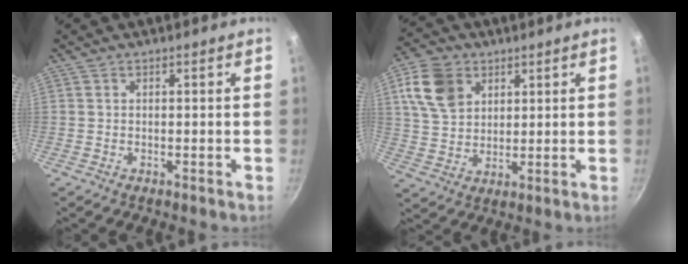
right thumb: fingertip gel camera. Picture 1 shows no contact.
{"total": 11.1, "force": [4.5, 8.1, 6.0], "torque": [-0.093, -0.002, 0.087]}